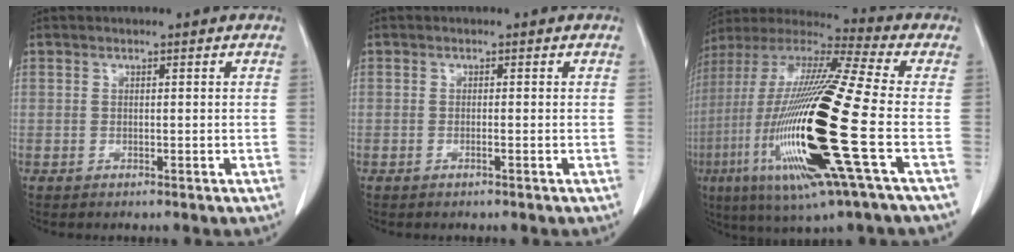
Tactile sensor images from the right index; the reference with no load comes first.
{"total": 0.6, "force": [-0.3, -0.1, 0.5], "torque": [-0.010, 0.000, -0.005]}
{"total": 26.4, "force": [-5.9, 1.7, 25.7], "torque": [-0.534, -0.038, -0.121]}